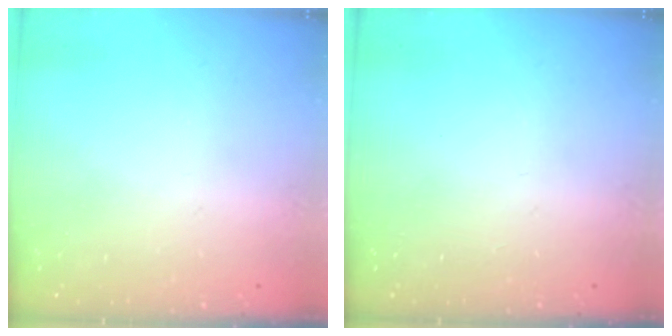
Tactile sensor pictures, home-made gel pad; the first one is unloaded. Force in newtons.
{"total": 0.0}